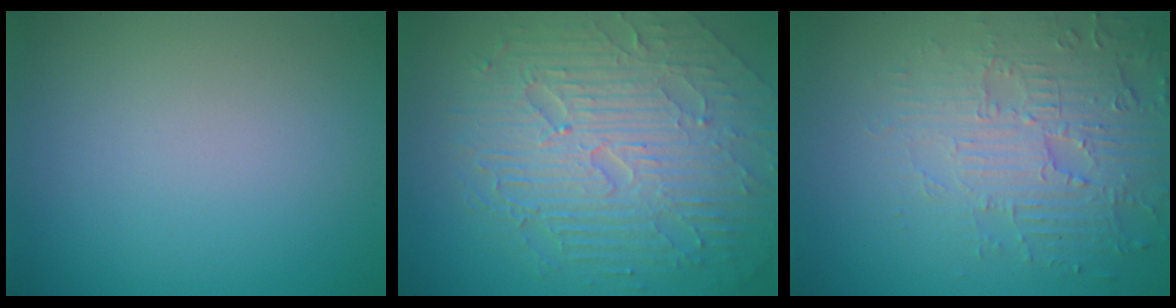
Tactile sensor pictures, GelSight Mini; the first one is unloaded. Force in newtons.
{"total": 9.8, "press": 6.5, "slide": 7.4}
{"total": 4.1, "press": 4.1, "slide": 0.5}